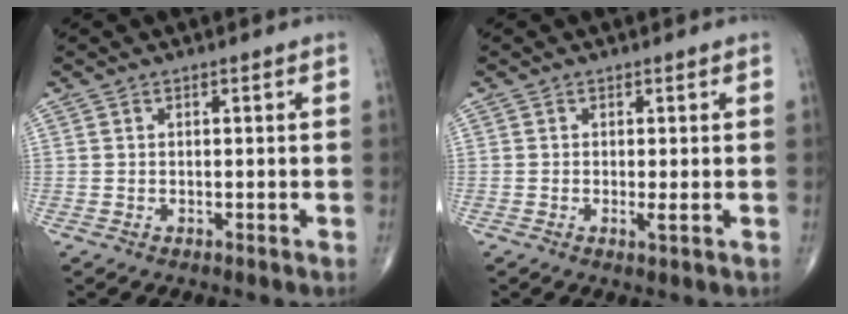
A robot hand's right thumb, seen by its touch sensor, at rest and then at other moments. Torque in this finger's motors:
{"motor_torque": [0.19, -0.14, 0.21, -0.29, 0.03]}